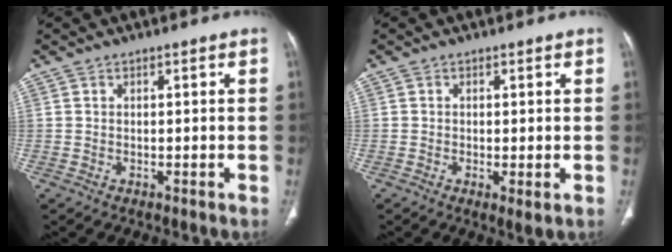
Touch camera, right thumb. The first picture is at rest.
{"total": 2.1, "force": [-0.4, 0.5, 2.0], "torque": [-0.041, -0.011, -0.006]}